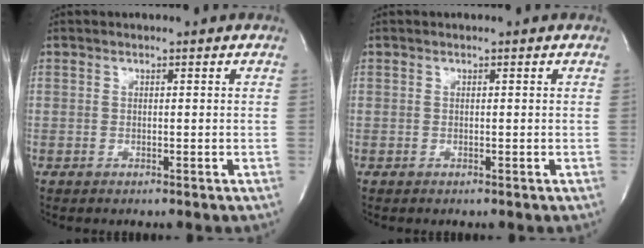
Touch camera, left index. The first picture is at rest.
{"total": 0.0}